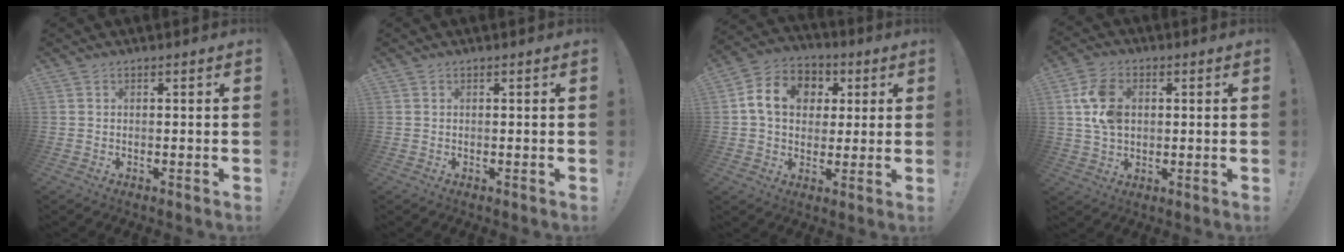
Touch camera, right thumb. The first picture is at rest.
{"total": 0.0}
{"total": 13.5, "force": [3.3, 10.9, 7.3], "torque": [-0.115, 0.010, 0.068]}
{"total": 10.7, "force": [2.1, 7.6, 7.1], "torque": [-0.135, 0.010, 0.042]}